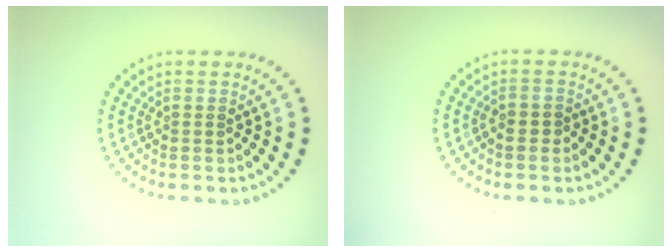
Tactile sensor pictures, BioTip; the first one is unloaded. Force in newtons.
{"total": 0.8, "press": 0.7, "slide": 0.5}